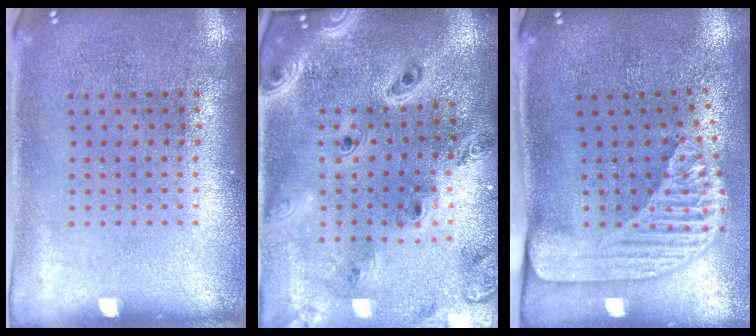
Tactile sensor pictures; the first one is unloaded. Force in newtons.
{"total": 2.8, "press": 2.4, "slide": 1.4}
{"total": 2.3, "press": 1.7, "slide": 1.5}